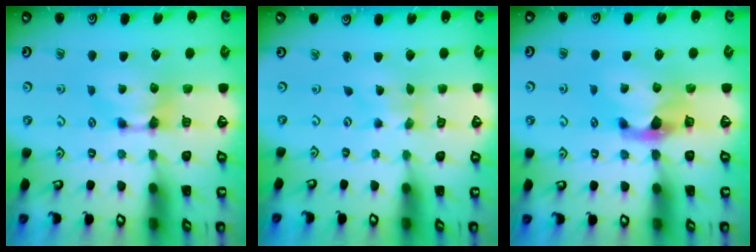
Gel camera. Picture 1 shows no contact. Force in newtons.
{"total": 2.7, "press": 2.6, "slide": 1.0}
{"total": 2.2, "press": 1.8, "slide": 1.3}